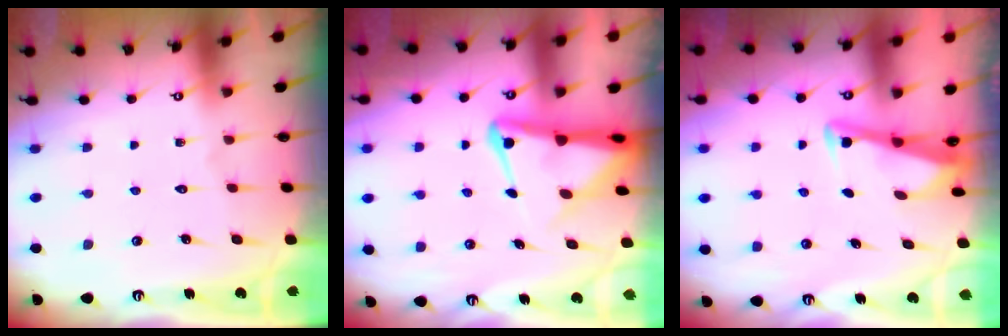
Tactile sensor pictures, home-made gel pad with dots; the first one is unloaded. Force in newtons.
{"total": 6.6, "press": 6.6, "slide": 0.7}
{"total": 3.3, "press": 3.3, "slide": 0.4}